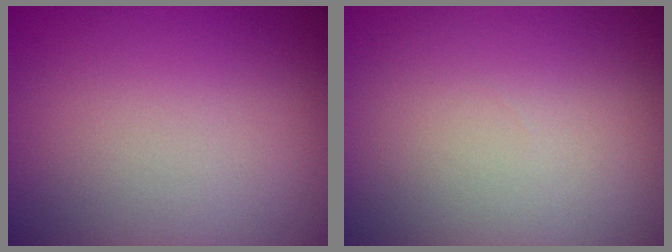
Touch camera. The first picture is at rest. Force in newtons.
{"total": 0.0}